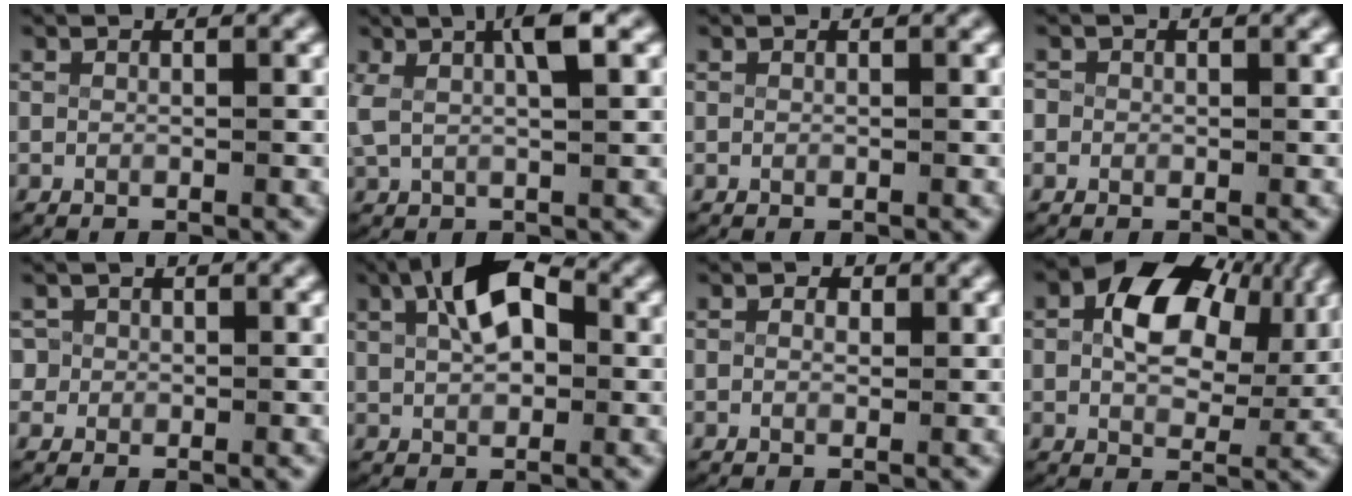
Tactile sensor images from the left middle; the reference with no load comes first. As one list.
[{"total": 5.3, "force": [2.1, 2.4, 4.2], "torque": [-0.085, 0.009, 0.033]}, {"total": 0.0}, {"total": 1.5, "force": [-0.1, 1.5, 0.3], "torque": [-0.015, -0.005, -0.003]}, {"total": 2.3, "force": [0.3, 2.2, 0.6], "torque": [-0.025, -0.009, 0.008]}, {"total": 6.4, "force": [2.1, 3.4, 5.0], "torque": [-0.091, -0.002, 0.038]}, {"total": 0.9, "force": [0.2, 0.6, 0.6], "torque": [-0.011, -0.007, 0.005]}, {"total": 8.6, "force": [2.6, 5.3, 6.3], "torque": [-0.102, 0.005, 0.035]}]